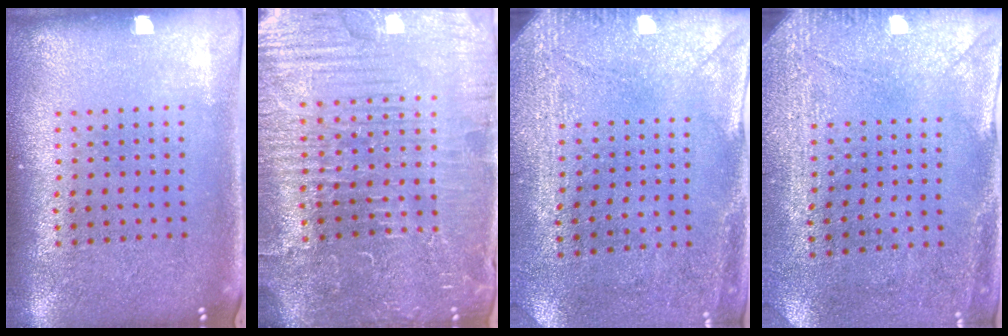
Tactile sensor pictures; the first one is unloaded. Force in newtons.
{"total": 5.4, "press": 5.0, "slide": 1.9}
{"total": 2.9, "press": 2.3, "slide": 1.8}
{"total": 2.9, "press": 2.3, "slide": 1.8}